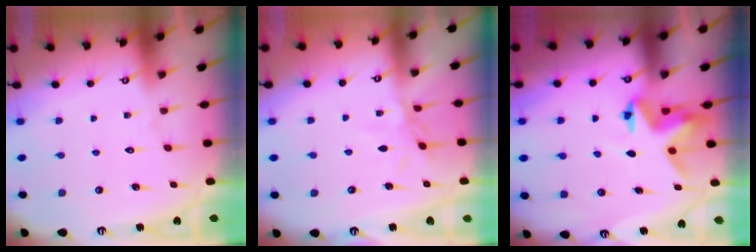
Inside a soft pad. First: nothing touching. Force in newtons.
{"total": 5.1, "press": 5.1, "slide": 0.6}
{"total": 4.3, "press": 4.3, "slide": 0.2}